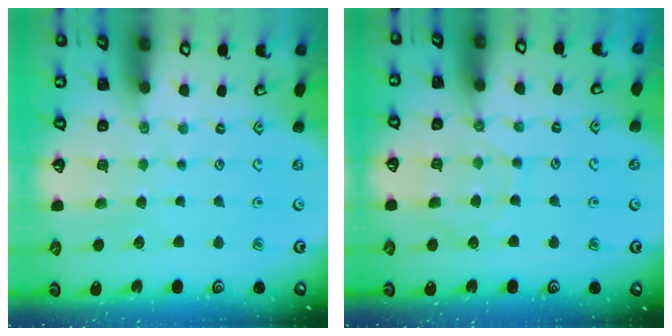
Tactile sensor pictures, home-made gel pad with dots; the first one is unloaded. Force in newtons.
{"total": 6.2, "press": 6.1, "slide": 0.7}